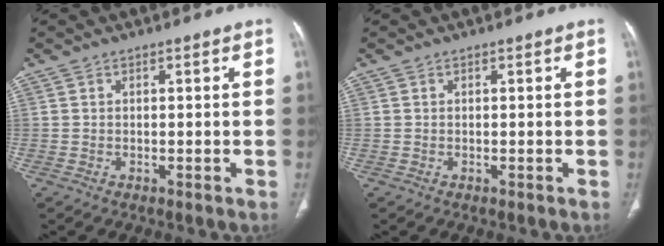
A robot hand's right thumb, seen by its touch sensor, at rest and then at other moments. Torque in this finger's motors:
{"motor_torque": [0.97, 0.97, -0.16, -0.16, 0.00]}